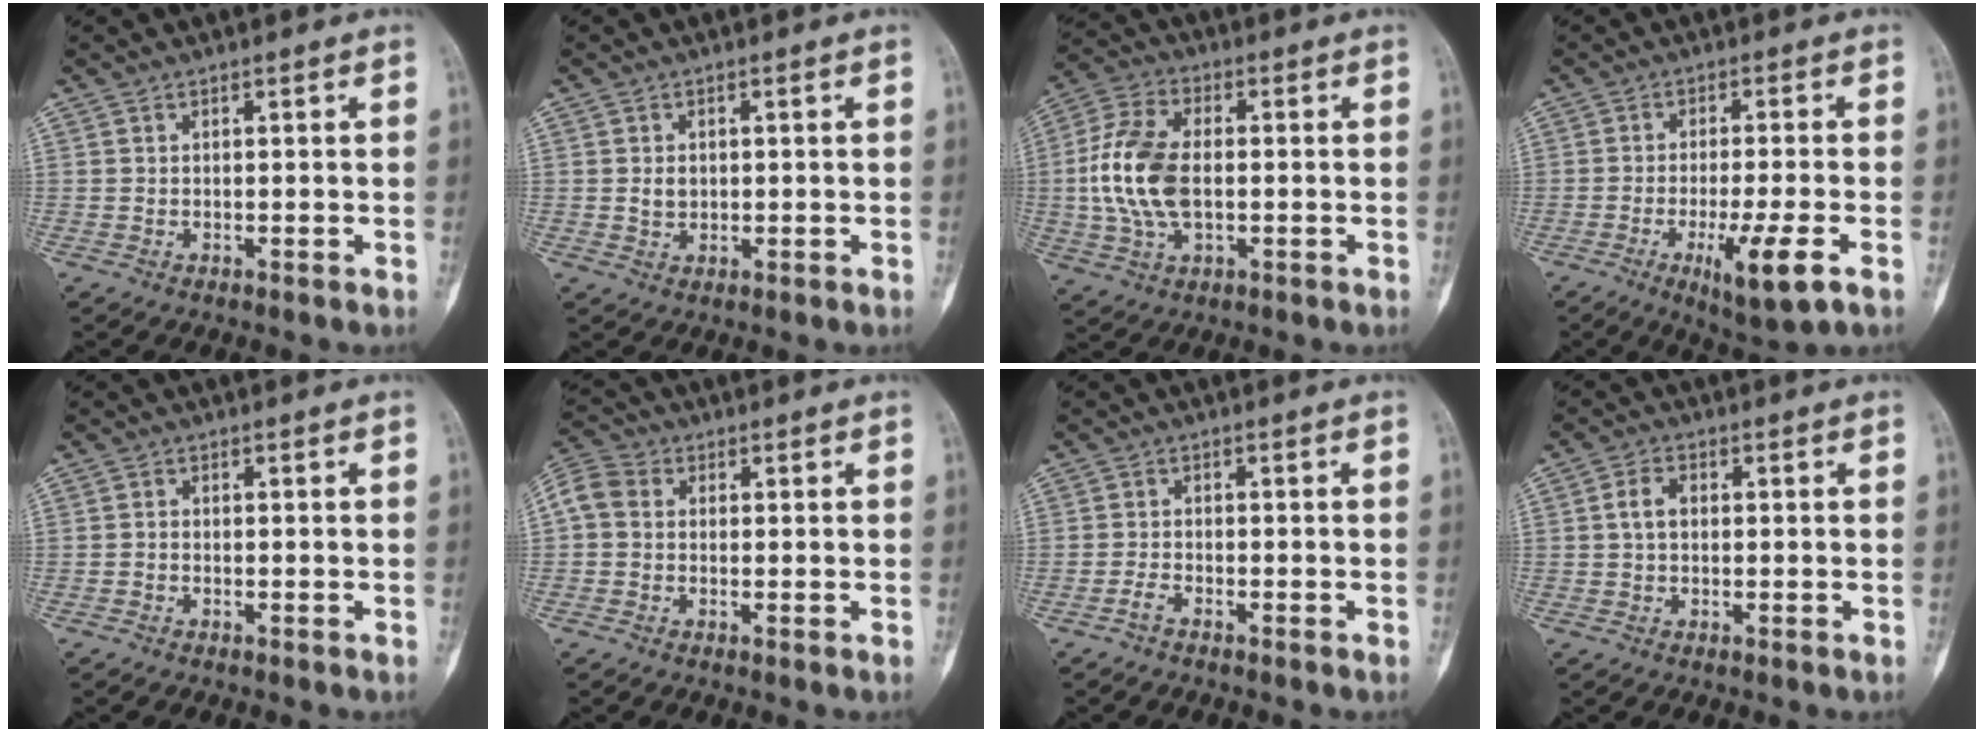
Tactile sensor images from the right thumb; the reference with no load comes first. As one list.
[{"total": 2.3, "force": [0.3, 1.8, 1.3], "torque": [-0.011, 0.001, 0.009]}, {"total": 13.3, "force": [-0.4, 7.7, 10.9], "torque": [-0.226, 0.013, -0.011]}, {"total": 9.5, "force": [-3.8, 1.4, 8.6], "torque": [-0.151, -0.009, -0.057]}, {"total": 0.7, "force": [-0.4, 0.5, 0.3], "torque": [-0.004, 0.002, -0.013]}, {"total": 6.7, "force": [0.6, 5.6, 3.7], "torque": [-0.076, 0.021, 0.003]}, {"total": 1.5, "force": [-1.2, 0.4, 0.8], "torque": [-0.024, 0.006, -0.026]}, {"total": 3.3, "force": [0.2, 2.3, 2.3], "torque": [-0.042, 0.011, 0.000]}]